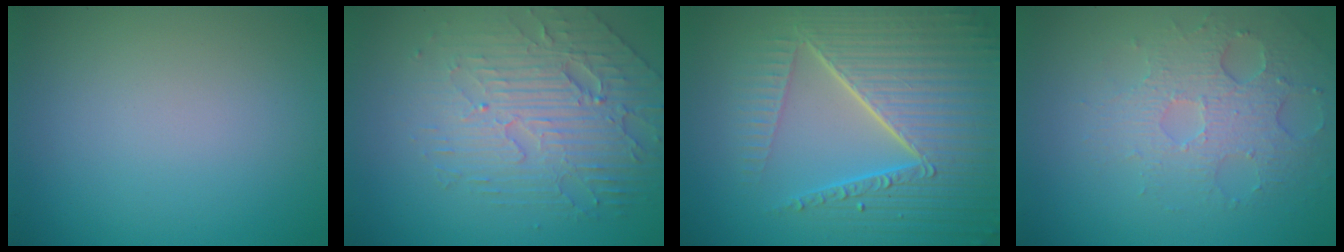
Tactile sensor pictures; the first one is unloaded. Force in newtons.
{"total": 5.6, "press": 4.4, "slide": 3.4}
{"total": 8.9, "press": 6.1, "slide": 6.5}
{"total": 3.5, "press": 3.2, "slide": 1.5}